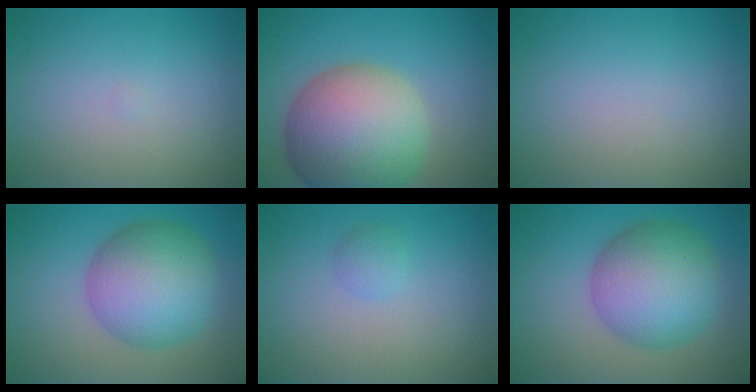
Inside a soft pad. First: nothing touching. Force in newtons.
{"total": 12.8, "press": 12.7, "slide": 0.7}
{"total": 0.0}
{"total": 8.8, "press": 8.8, "slide": 0.1}
{"total": 1.1, "press": 1.1, "slide": 0.1}
{"total": 8.8, "press": 8.8, "slide": 0.1}